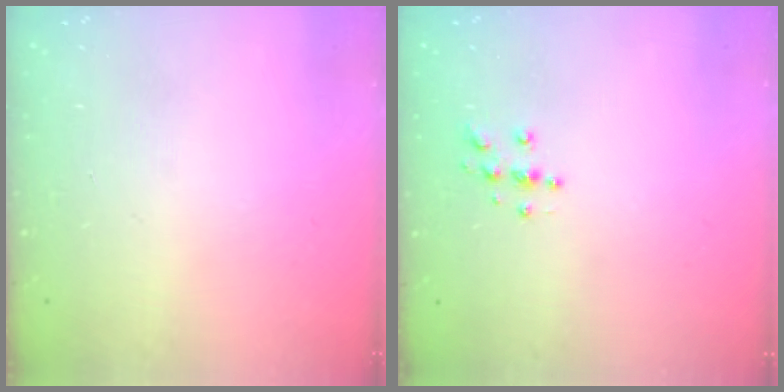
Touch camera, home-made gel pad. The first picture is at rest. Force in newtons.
{"total": 5.2, "press": 5.1, "slide": 0.5}